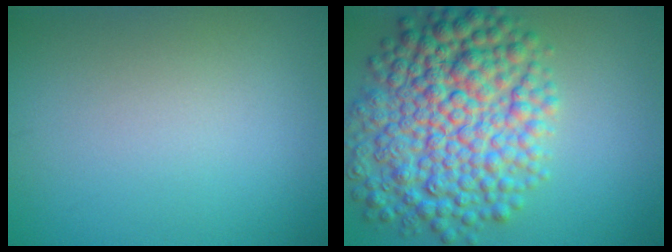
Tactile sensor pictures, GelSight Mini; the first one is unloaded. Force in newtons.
{"total": 10.6, "press": 10.6, "slide": 0.1}